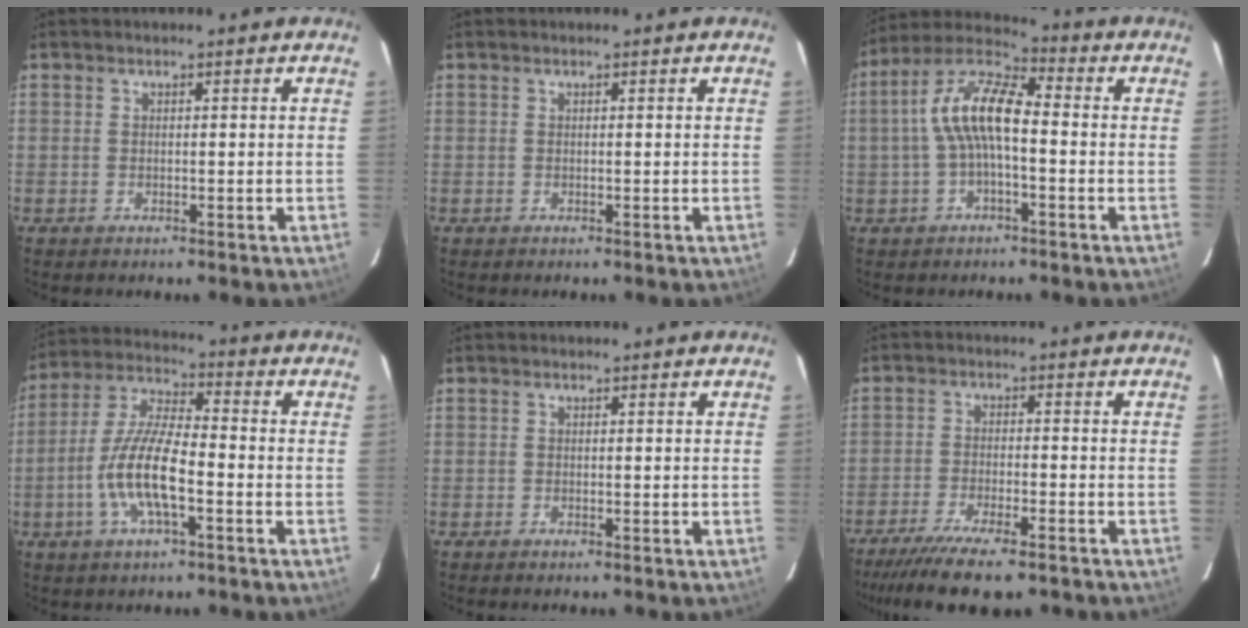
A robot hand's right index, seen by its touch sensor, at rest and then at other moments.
{"total": 0.0}
{"total": 10.5, "force": [-0.8, 3.8, 9.8], "torque": [-0.201, 0.024, -0.020]}
{"total": 12.0, "force": [-3.9, 3.3, 10.8], "torque": [-0.229, -0.002, -0.075]}
{"total": 0.0}
{"total": 12.6, "force": [-10.1, 2.4, 7.1], "torque": [-0.159, -0.037, -0.170]}